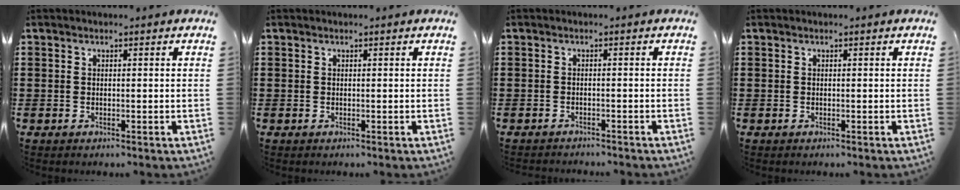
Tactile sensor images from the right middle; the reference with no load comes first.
{"total": 0.0}
{"total": 0.9, "force": [-0.9, 0.0, 0.0], "torque": [-0.001, 0.002, -0.021]}
{"total": 0.0}